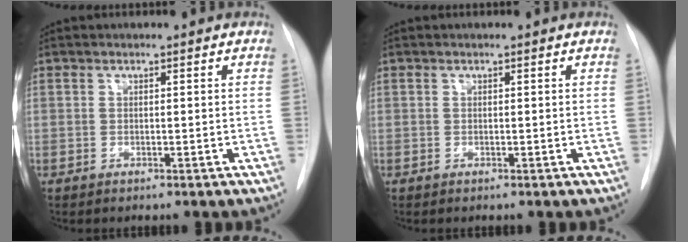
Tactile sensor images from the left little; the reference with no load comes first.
{"total": 0.0}